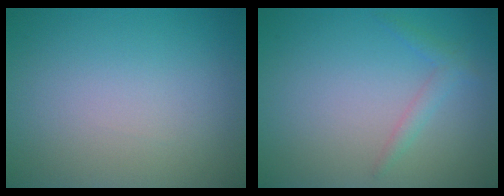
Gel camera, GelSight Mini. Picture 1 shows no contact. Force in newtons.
{"total": 0.7, "press": 0.7, "slide": 0.0}